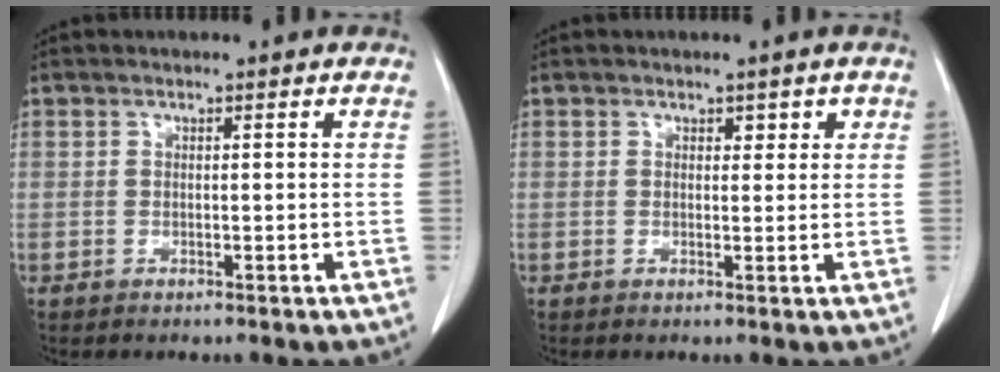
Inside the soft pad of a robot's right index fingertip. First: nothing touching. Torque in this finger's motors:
{"motor_torque": [0.03, 0.00, -0.01, 0.00]}